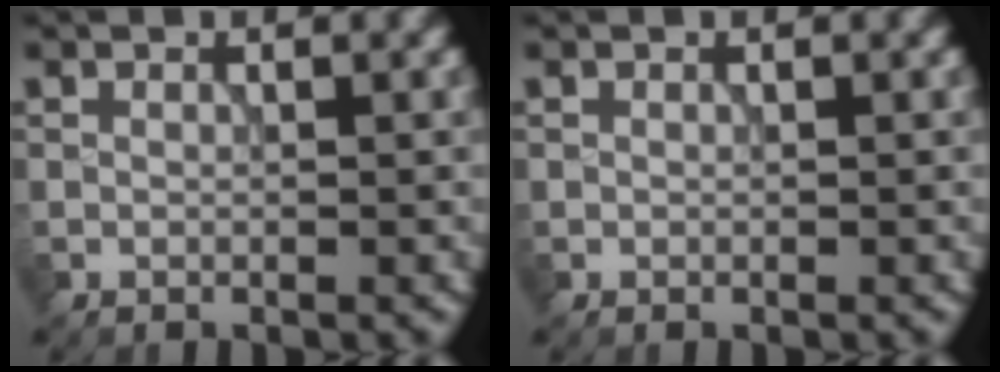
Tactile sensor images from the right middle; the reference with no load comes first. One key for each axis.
{"total": 0.0}